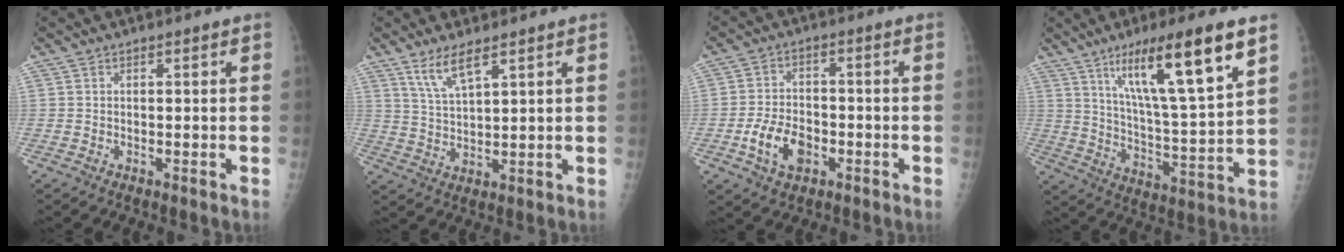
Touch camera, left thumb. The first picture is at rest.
{"total": 6.5, "force": [4.2, 1.7, 4.6], "torque": [-0.092, -0.020, 0.090]}
{"total": 8.6, "force": [-3.1, 5.7, 5.7], "torque": [-0.094, 0.017, -0.054]}
{"total": 19.3, "force": [10.3, 2.8, 16.1], "torque": [-0.258, -0.041, 0.179]}